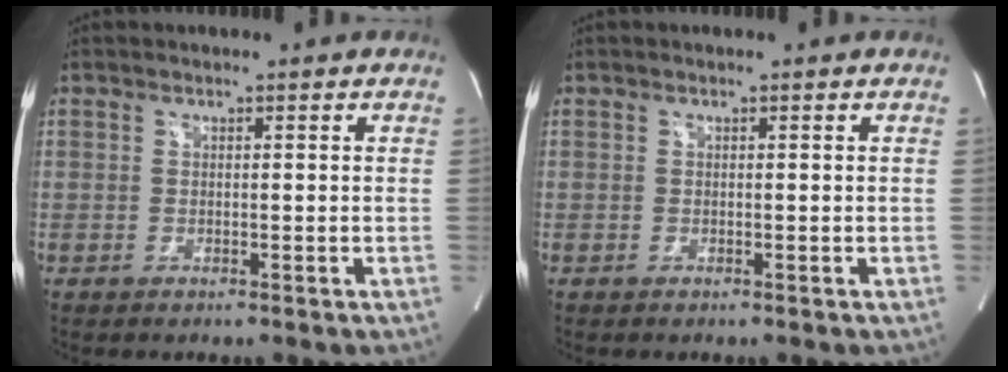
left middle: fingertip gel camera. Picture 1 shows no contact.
{"total": 0.0}